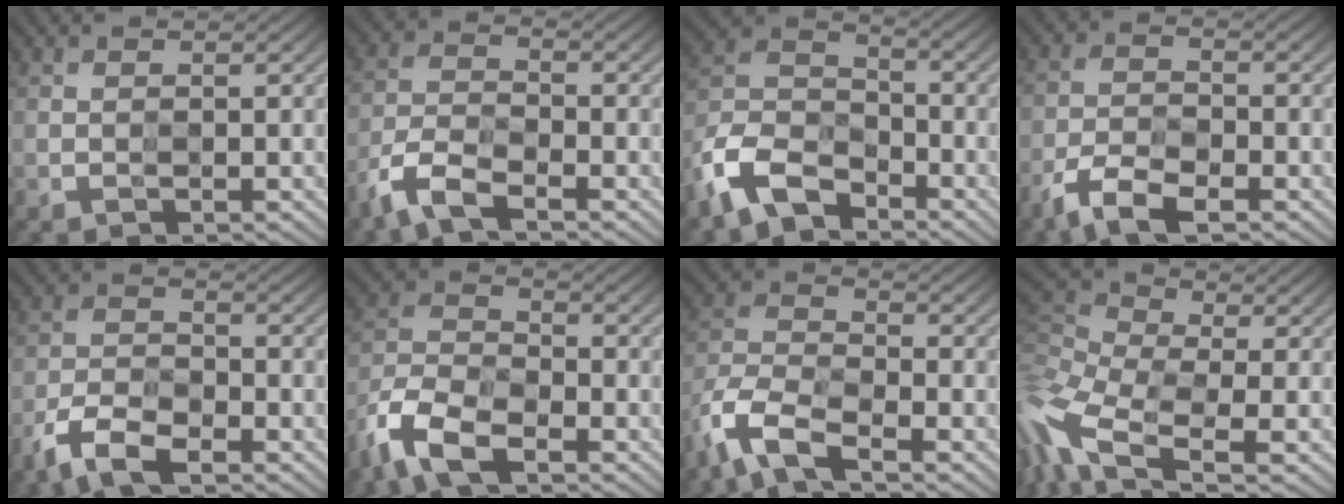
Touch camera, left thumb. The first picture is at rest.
{"total": 6.4, "force": [-5.3, 1.9, 3.1], "torque": [-0.065, -0.004, -0.117]}
{"total": 9.3, "force": [-6.8, 4.8, 4.1], "torque": [-0.087, -0.006, -0.153]}
{"total": 6.0, "force": [-4.9, 1.9, 2.8], "torque": [-0.053, -0.003, -0.099]}
{"total": 6.6, "force": [-5.3, 2.4, 3.1], "torque": [-0.060, -0.003, -0.110]}
{"total": 9.9, "force": [-7.0, 4.3, 5.4], "torque": [-0.121, -0.015, -0.151]}
{"total": 8.6, "force": [-6.6, 2.9, 4.8], "torque": [-0.107, -0.012, -0.148]}
{"total": 12.5, "force": [-3.5, 6.9, 9.8], "torque": [-0.259, -0.006, -0.058]}